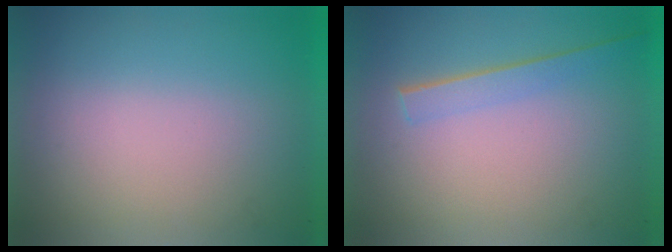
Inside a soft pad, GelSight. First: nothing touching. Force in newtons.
{"total": 1.6}